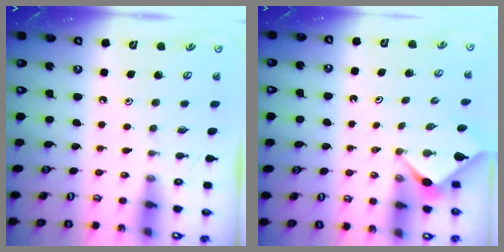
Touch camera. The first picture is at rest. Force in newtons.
{"total": 2.9, "press": 2.9, "slide": 0.2}